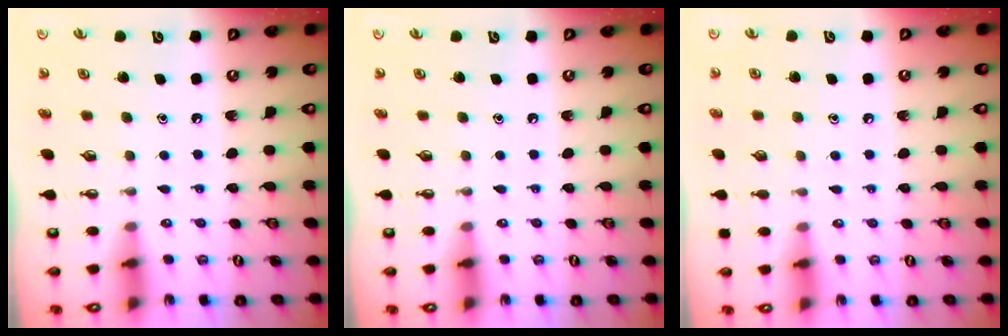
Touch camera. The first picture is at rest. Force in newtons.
{"total": 0.0}
{"total": 4.1, "press": 4.1, "slide": 0.4}